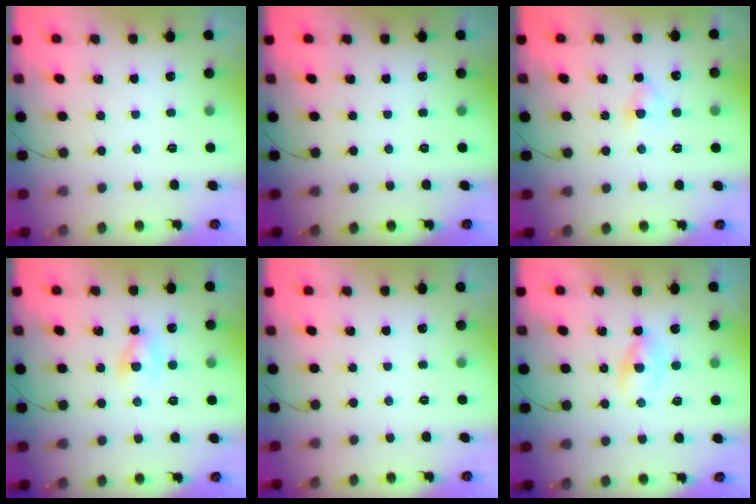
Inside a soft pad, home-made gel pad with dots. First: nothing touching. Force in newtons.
{"total": 0.0}
{"total": 3.6, "press": 3.4, "slide": 1.1}
{"total": 2.2, "press": 2.0, "slide": 0.9}
{"total": 0.0}
{"total": 2.1, "press": 1.7, "slide": 1.2}